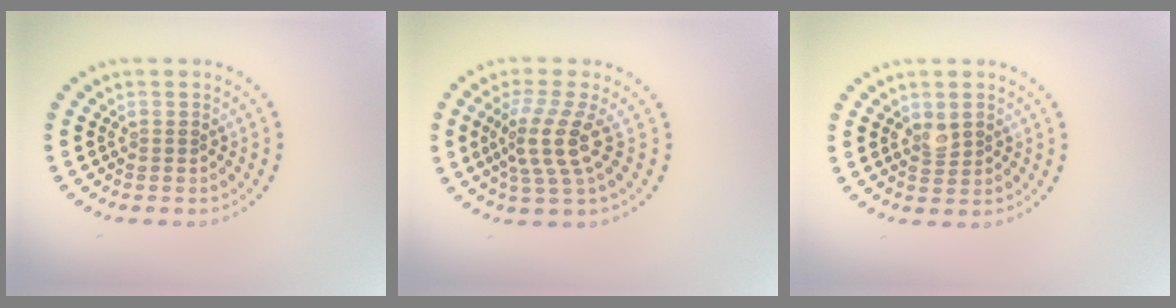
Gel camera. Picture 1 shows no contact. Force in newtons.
{"total": 3.8, "press": 2.9, "slide": 2.4}
{"total": 1.4, "press": 1.4, "slide": 0.1}